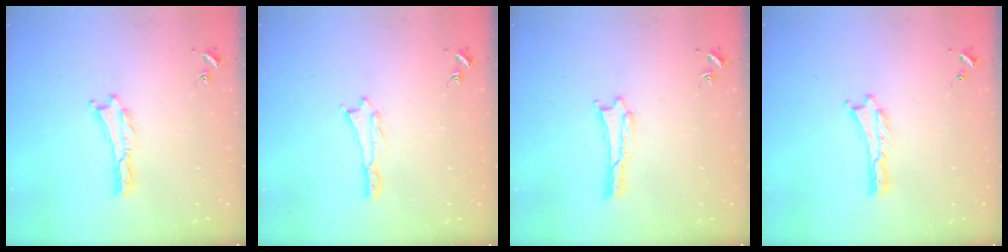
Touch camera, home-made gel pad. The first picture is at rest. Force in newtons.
{"total": 0.6, "press": 0.5, "slide": 0.2}
{"total": 1.1, "press": 1.1, "slide": 0.2}
{"total": 0.0}